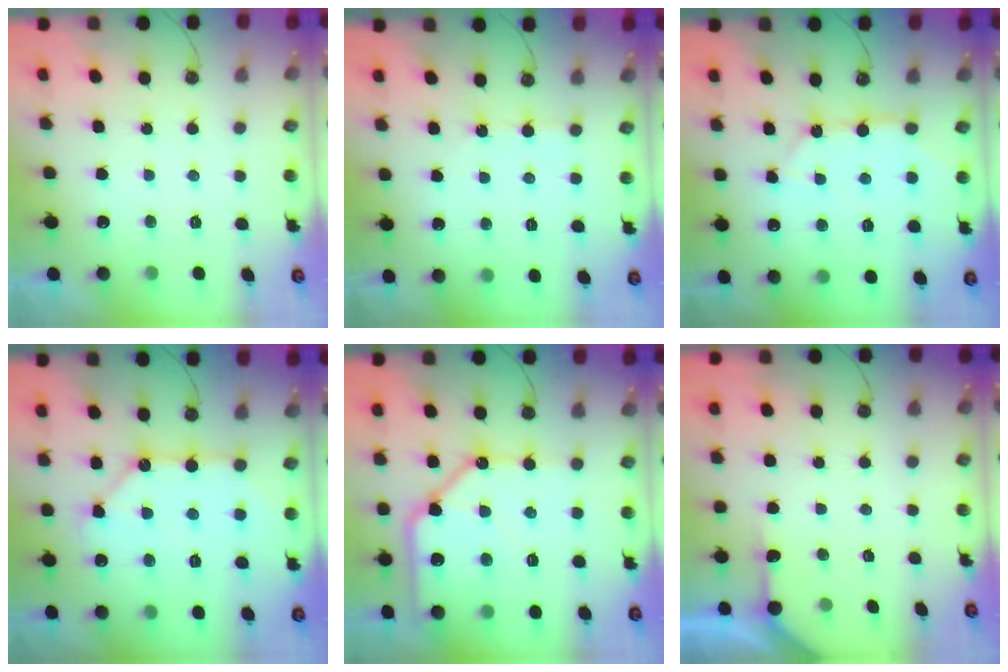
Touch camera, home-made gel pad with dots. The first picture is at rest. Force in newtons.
{"total": 3.4, "press": 3.3, "slide": 0.6}
{"total": 10.1, "press": 10.0, "slide": 0.7}
{"total": 12.9, "press": 12.9, "slide": 1.3}
{"total": 17.8, "press": 17.7, "slide": 2.1}
{"total": 3.5, "press": 3.5, "slide": 0.4}